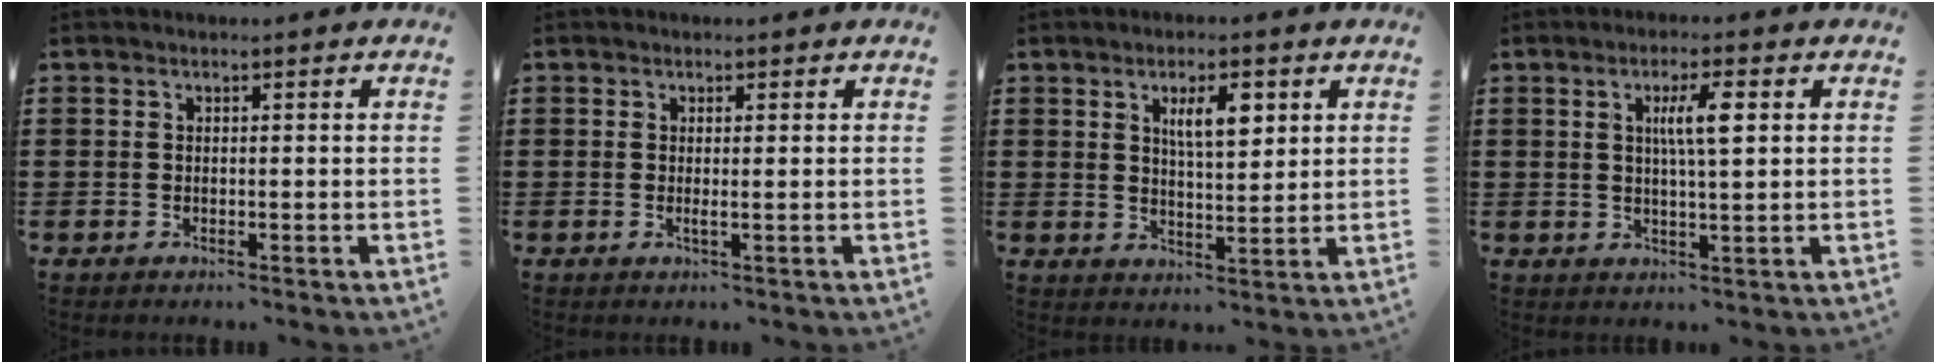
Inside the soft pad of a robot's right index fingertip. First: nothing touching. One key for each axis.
{"total": 0.9, "fx": 0.0, "fy": -0.1, "fz": 0.9, "tx": -0.015, "ty": -0.004, "tz": -0.001}
{"total": 5.6, "fx": 2.3, "fy": 1.9, "fz": 4.7, "tx": -0.082, "ty": 0.002, "tz": 0.035}
{"total": 5.1, "fx": 1.4, "fy": 0.9, "fz": 4.9, "tx": -0.098, "ty": 0.009, "tz": 0.018}